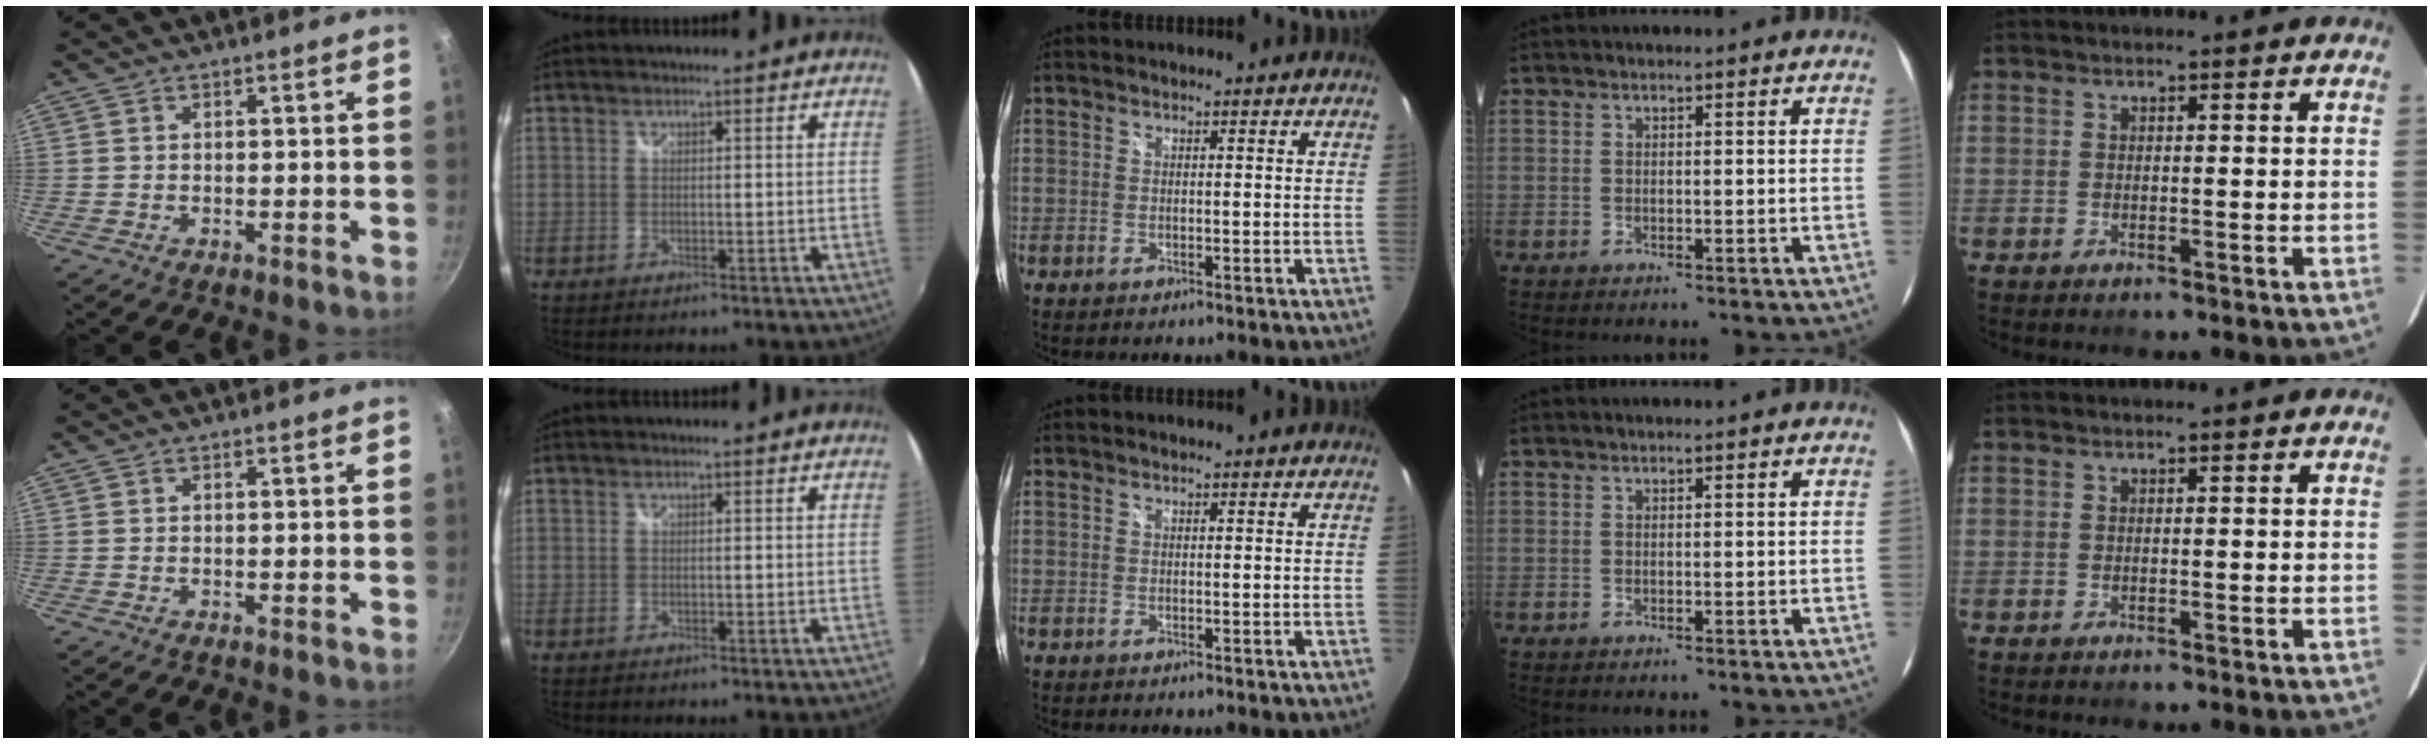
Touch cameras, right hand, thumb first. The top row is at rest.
{}